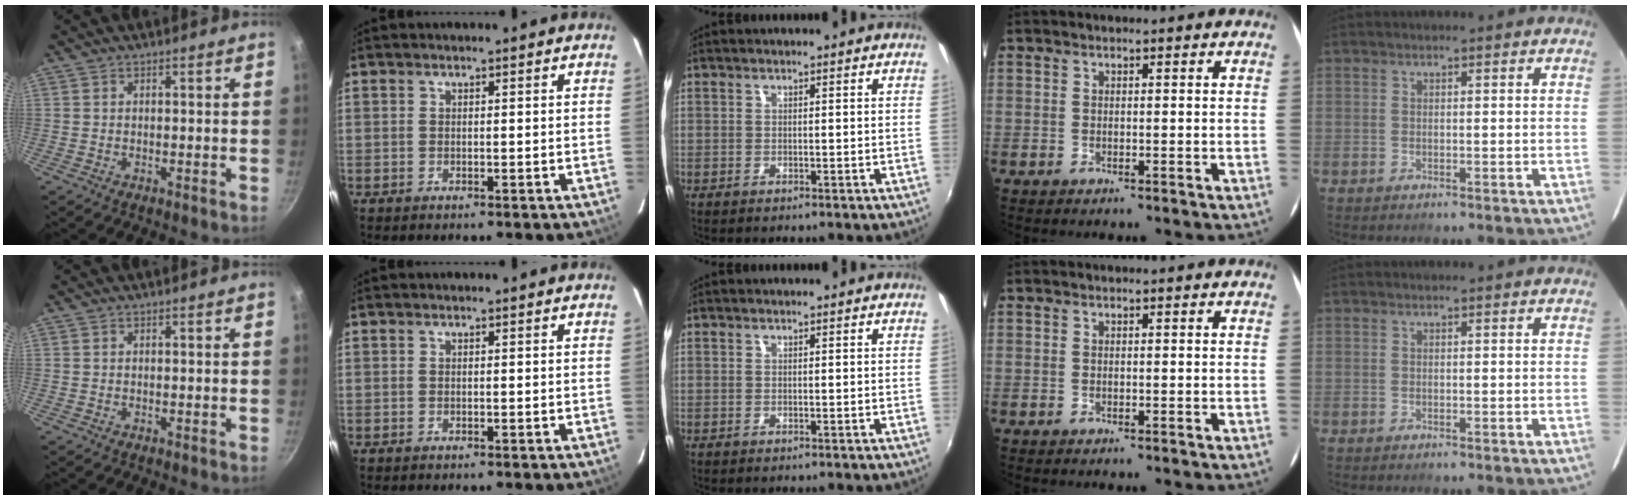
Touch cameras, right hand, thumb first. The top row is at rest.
{}